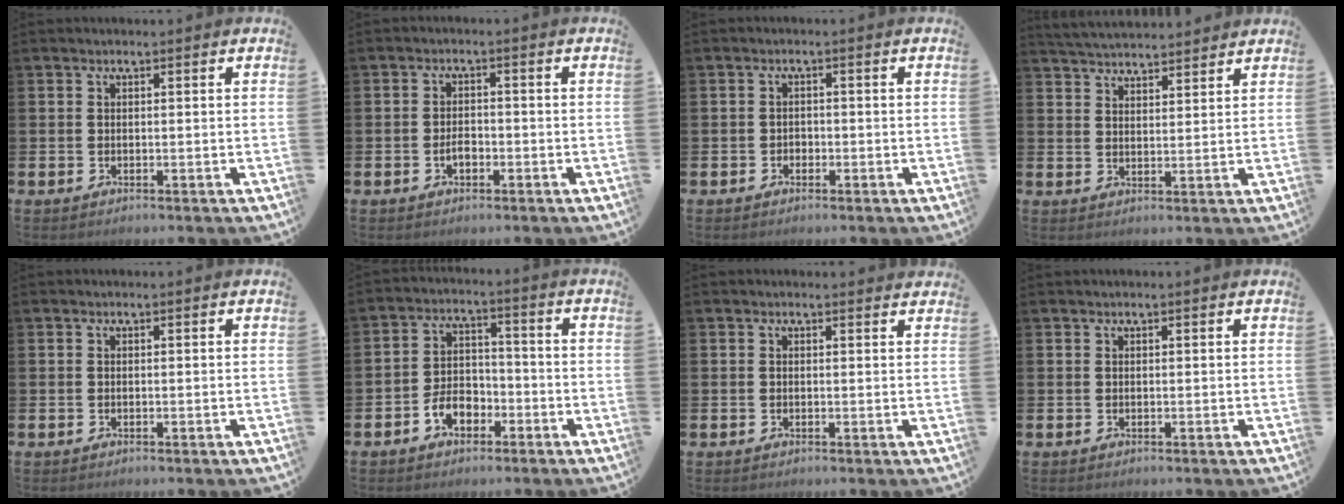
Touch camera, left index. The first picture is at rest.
{"total": 2.3, "force": [-0.7, 1.3, 1.7], "torque": [-0.018, -0.003, -0.018]}
{"total": 1.2, "force": [-0.6, 1.0, 0.2], "torque": [0.000, 0.000, -0.016]}
{"total": 4.3, "force": [4.3, 0.3, 0.0], "torque": [-0.017, -0.023, 0.078]}
{"total": 0.0}
{"total": 4.7, "force": [-2.6, 3.1, 2.3], "torque": [-0.037, 0.007, -0.054]}
{"total": 0.5, "force": [0.5, 0.1, 0.1], "torque": [0.009, -0.004, 0.007]}
{"total": 0.0}